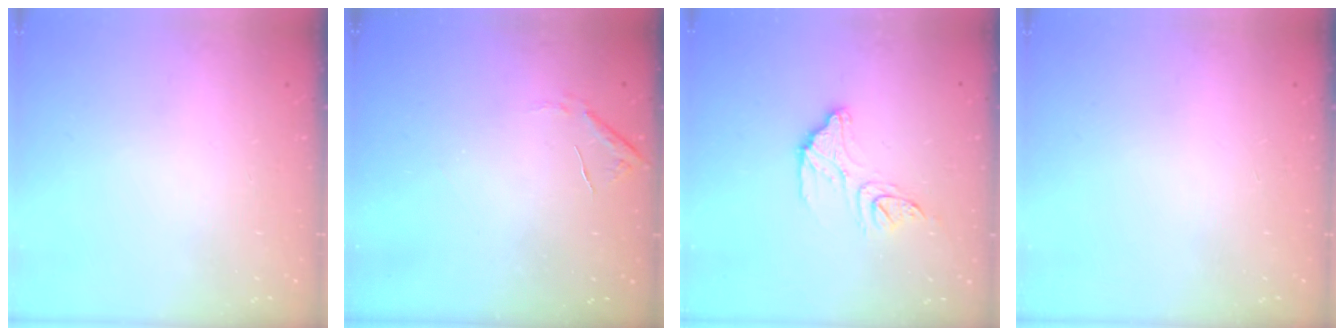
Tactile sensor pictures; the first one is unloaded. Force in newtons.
{"total": 6.3, "press": 6.3, "slide": 0.3}
{"total": 13.5, "press": 13.5, "slide": 1.1}
{"total": 0.0}